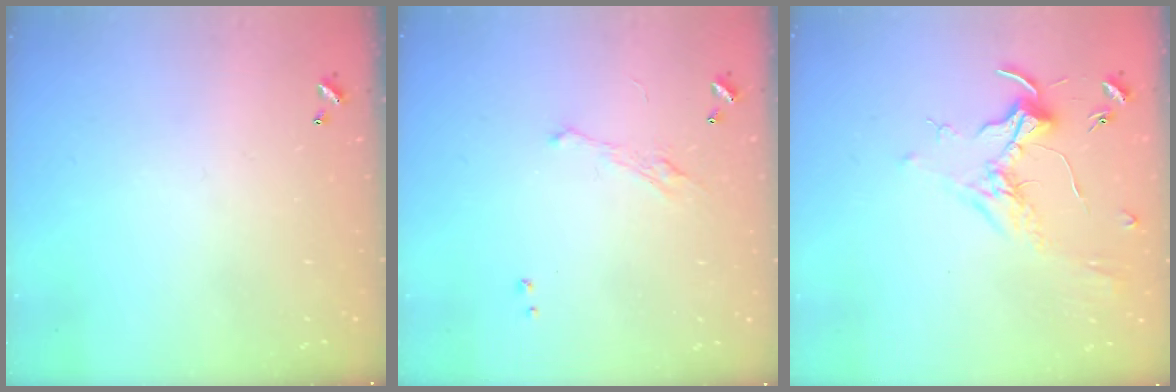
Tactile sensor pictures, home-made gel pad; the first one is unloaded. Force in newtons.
{"total": 2.3, "press": 2.1, "slide": 0.8}
{"total": 1.7, "press": 1.6, "slide": 0.7}